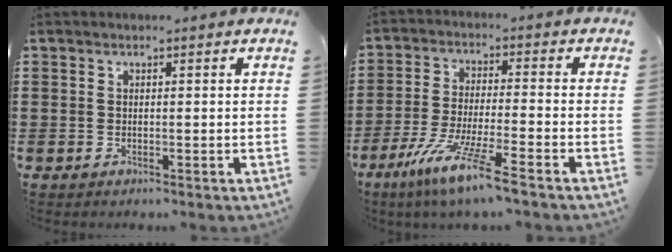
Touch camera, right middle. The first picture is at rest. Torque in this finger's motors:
{"motor_torque": [2.14, 0.00, 0.84, 0.19]}